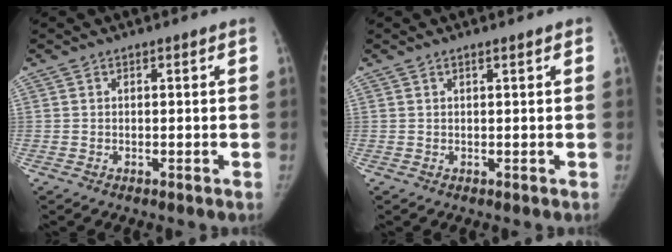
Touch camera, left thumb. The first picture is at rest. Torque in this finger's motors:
{"motor_torque": [-0.05, 0.11, -0.08, -0.03, -0.05]}